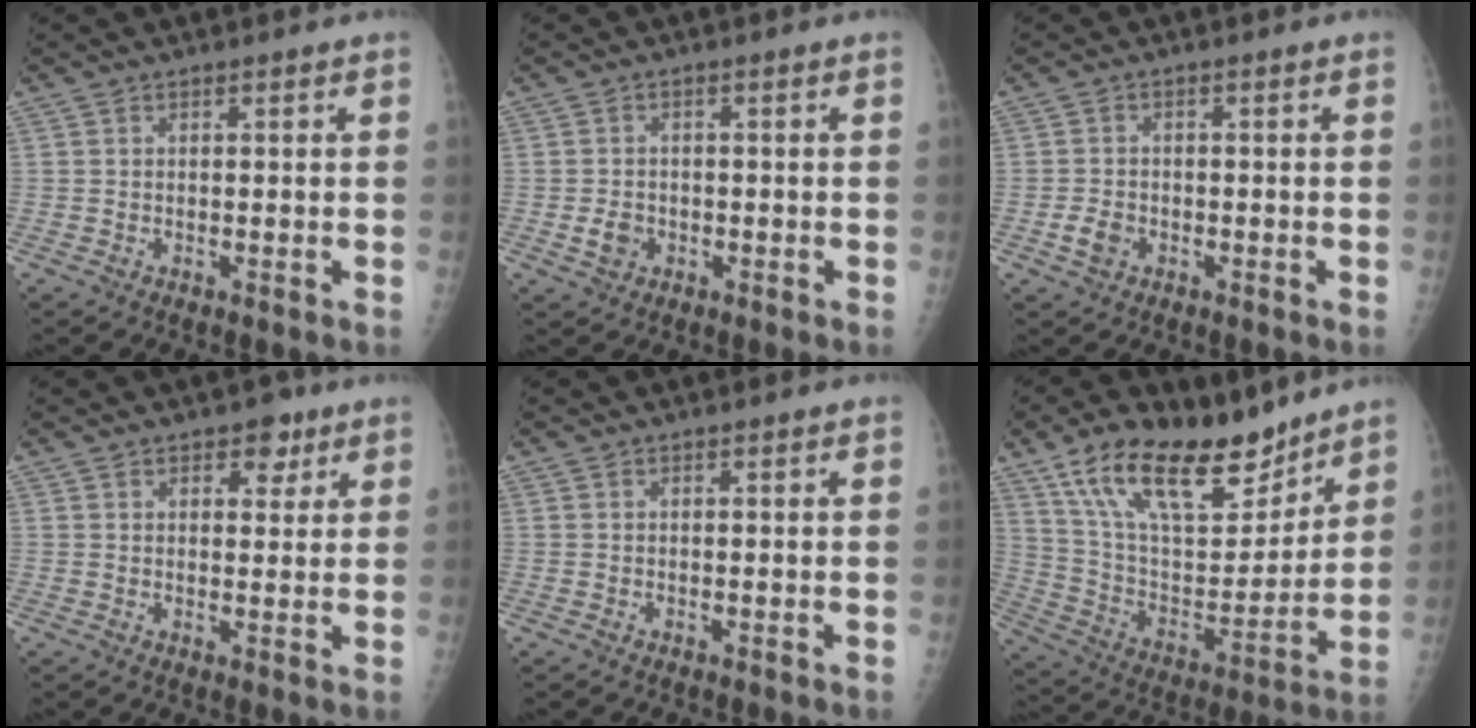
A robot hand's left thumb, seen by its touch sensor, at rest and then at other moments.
{"total": 3.1, "force": [-1.0, 2.5, 1.5], "torque": [-0.019, 0.004, -0.014]}
{"total": 3.1, "force": [-1.3, 2.3, 1.7], "torque": [-0.028, 0.006, -0.021]}
{"total": 4.5, "force": [2.5, 2.7, 2.5], "torque": [-0.008, -0.010, 0.031]}
{"total": 0.0}
{"total": 23.1, "force": [15.8, 10.0, 13.5], "torque": [-0.197, -0.058, 0.280]}